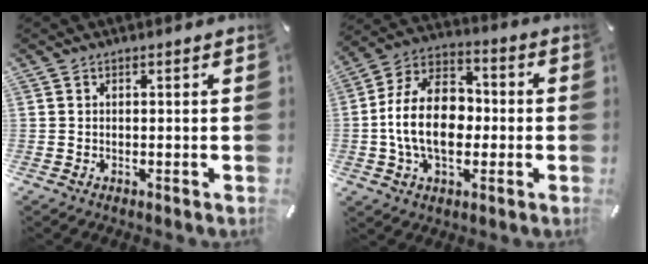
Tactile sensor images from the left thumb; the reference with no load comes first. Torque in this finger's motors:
{"motor_torque": [0.29, 1.17, 0.47, 0.08, 0.69]}